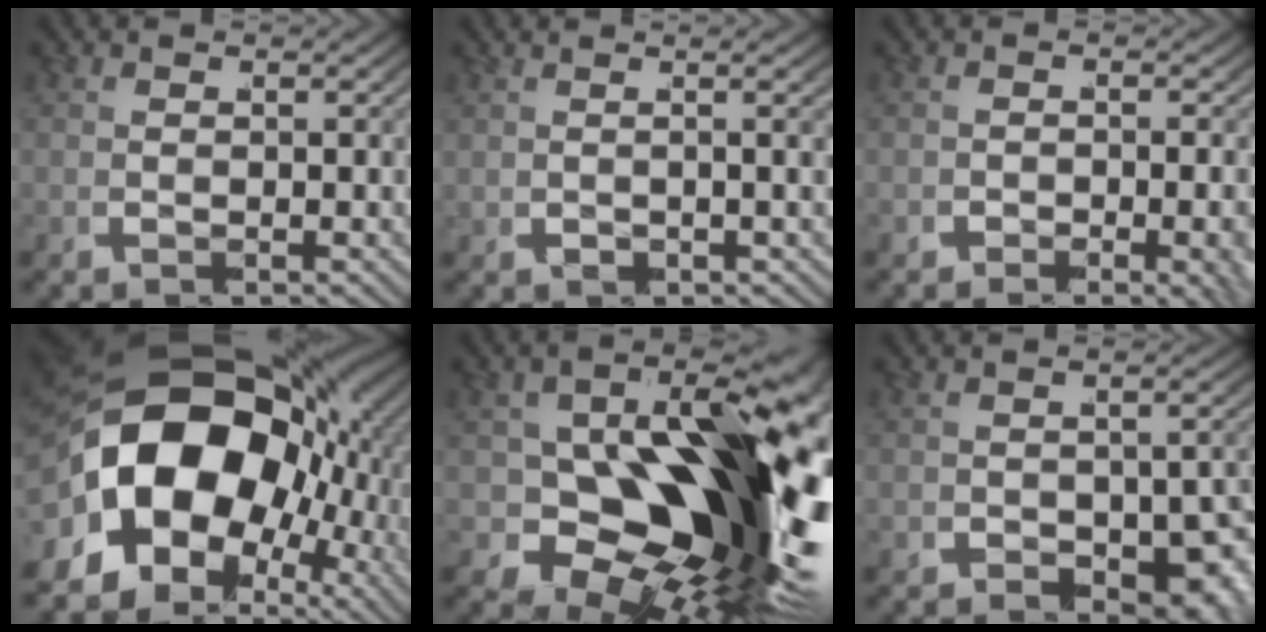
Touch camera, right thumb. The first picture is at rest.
{"total": 2.9, "force": [1.1, 0.6, 2.7], "torque": [-0.029, 0.007, 0.021]}
{"total": 2.6, "force": [-1.6, 0.9, 1.9], "torque": [-0.027, -0.018, -0.023]}
{"total": 22.3, "force": [-0.8, 15.3, 16.2], "torque": [-0.315, -0.058, 0.006]}
{"total": 24.4, "force": [-3.4, 14.5, 19.3], "torque": [-0.305, -0.066, -0.019]}
{"total": 6.8, "force": [-2.3, 4.3, 4.7], "torque": [-0.071, -0.040, -0.016]}